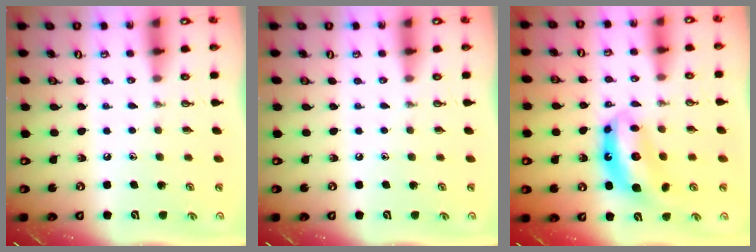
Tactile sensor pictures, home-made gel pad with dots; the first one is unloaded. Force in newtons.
{"total": 0.0}
{"total": 10.4, "press": 10.4, "slide": 0.9}